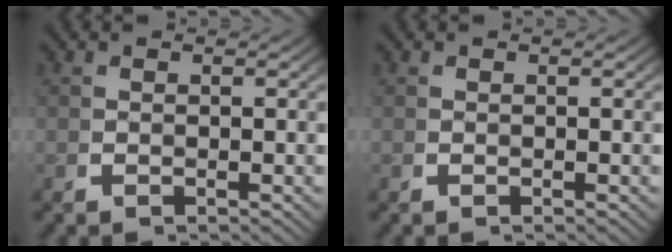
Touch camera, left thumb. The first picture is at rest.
{"total": 0.0}